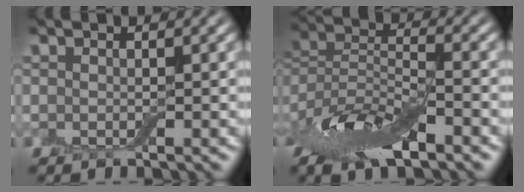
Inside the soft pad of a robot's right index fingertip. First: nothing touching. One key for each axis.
{"total": 9.5, "fx": -6.2, "fy": 3.5, "fz": 6.2, "tx": -0.123, "ty": -0.002, "tz": -0.121}